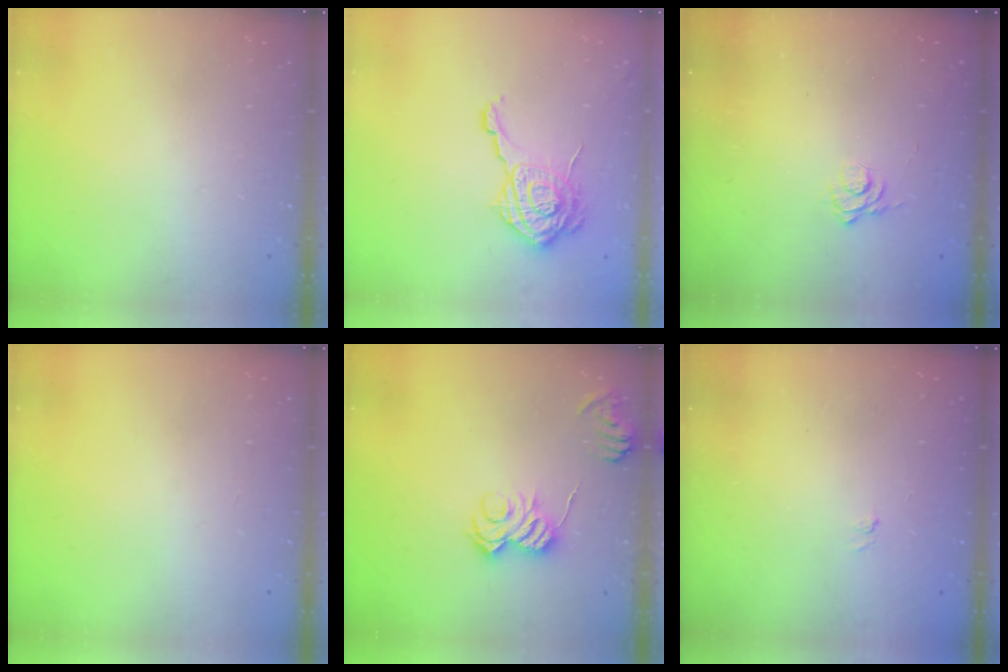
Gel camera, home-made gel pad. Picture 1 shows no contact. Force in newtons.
{"total": 16.0, "press": 16.0, "slide": 0.8}
{"total": 2.6, "press": 2.3, "slide": 1.1}
{"total": 0.0}
{"total": 8.2, "press": 8.2, "slide": 0.5}
{"total": 1.0, "press": 0.2, "slide": 1.0}